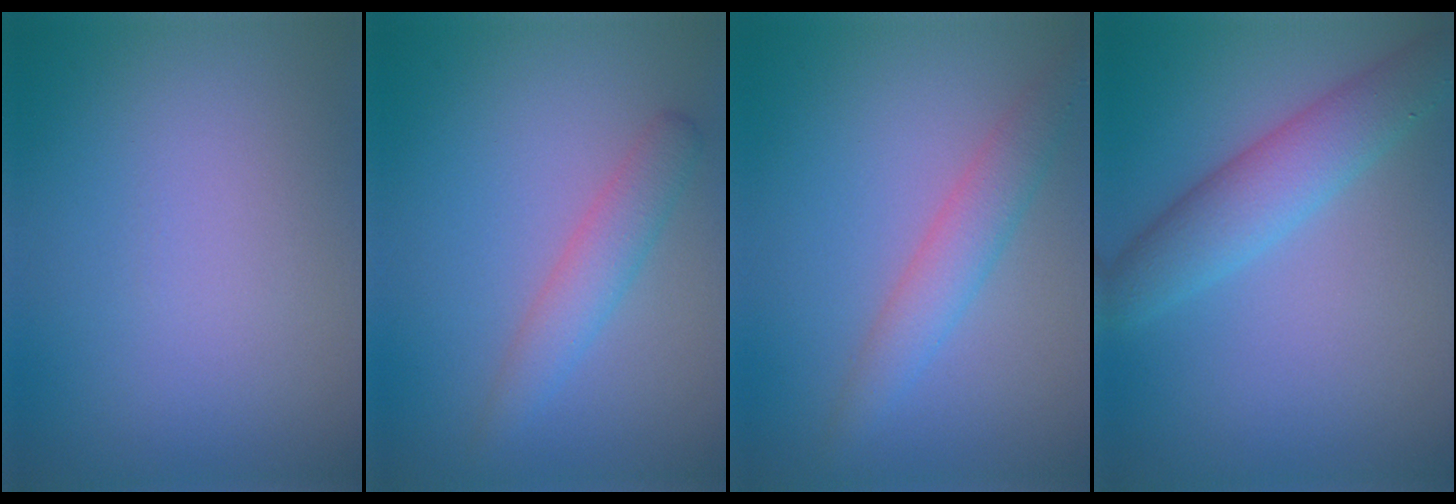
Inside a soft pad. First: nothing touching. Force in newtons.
{"total": 2.7, "press": 2.7, "slide": 0.1}
{"total": 3.1, "press": 3.1, "slide": 0.2}
{"total": 4.8, "press": 4.8, "slide": 0.2}